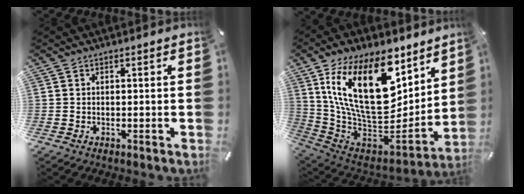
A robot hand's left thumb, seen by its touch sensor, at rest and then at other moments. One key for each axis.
{"total": 24.7, "fx": 10.6, "fy": 13.0, "fz": 18.1, "tx": -0.357, "ty": -0.072, "tz": 0.188}